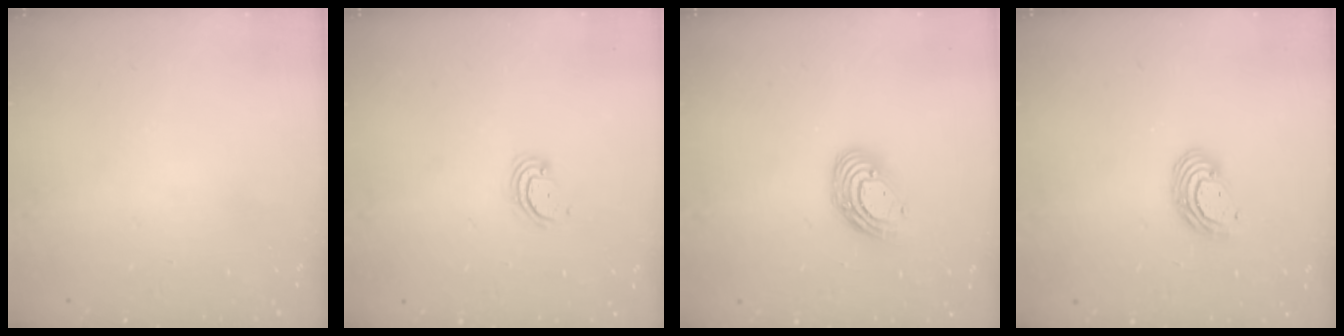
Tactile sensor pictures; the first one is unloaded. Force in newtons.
{"total": 2.9, "press": 2.8, "slide": 0.4}
{"total": 10.5, "press": 10.4, "slide": 1.1}
{"total": 7.2, "press": 7.2, "slide": 1.0}